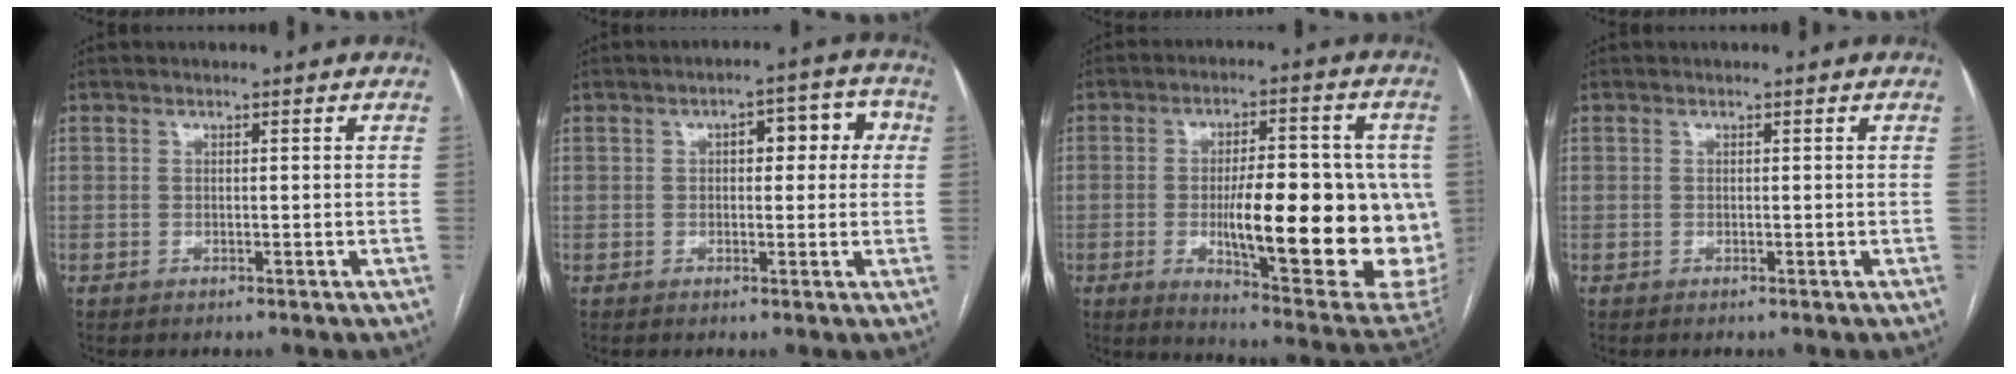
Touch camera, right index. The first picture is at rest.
{"total": 6.2, "force": [1.3, 3.0, 5.3], "torque": [-0.060, 0.032, 0.014]}
{"total": 23.4, "force": [-3.1, 5.5, 22.5], "torque": [-0.252, -0.002, -0.025]}
{"total": 0.0}